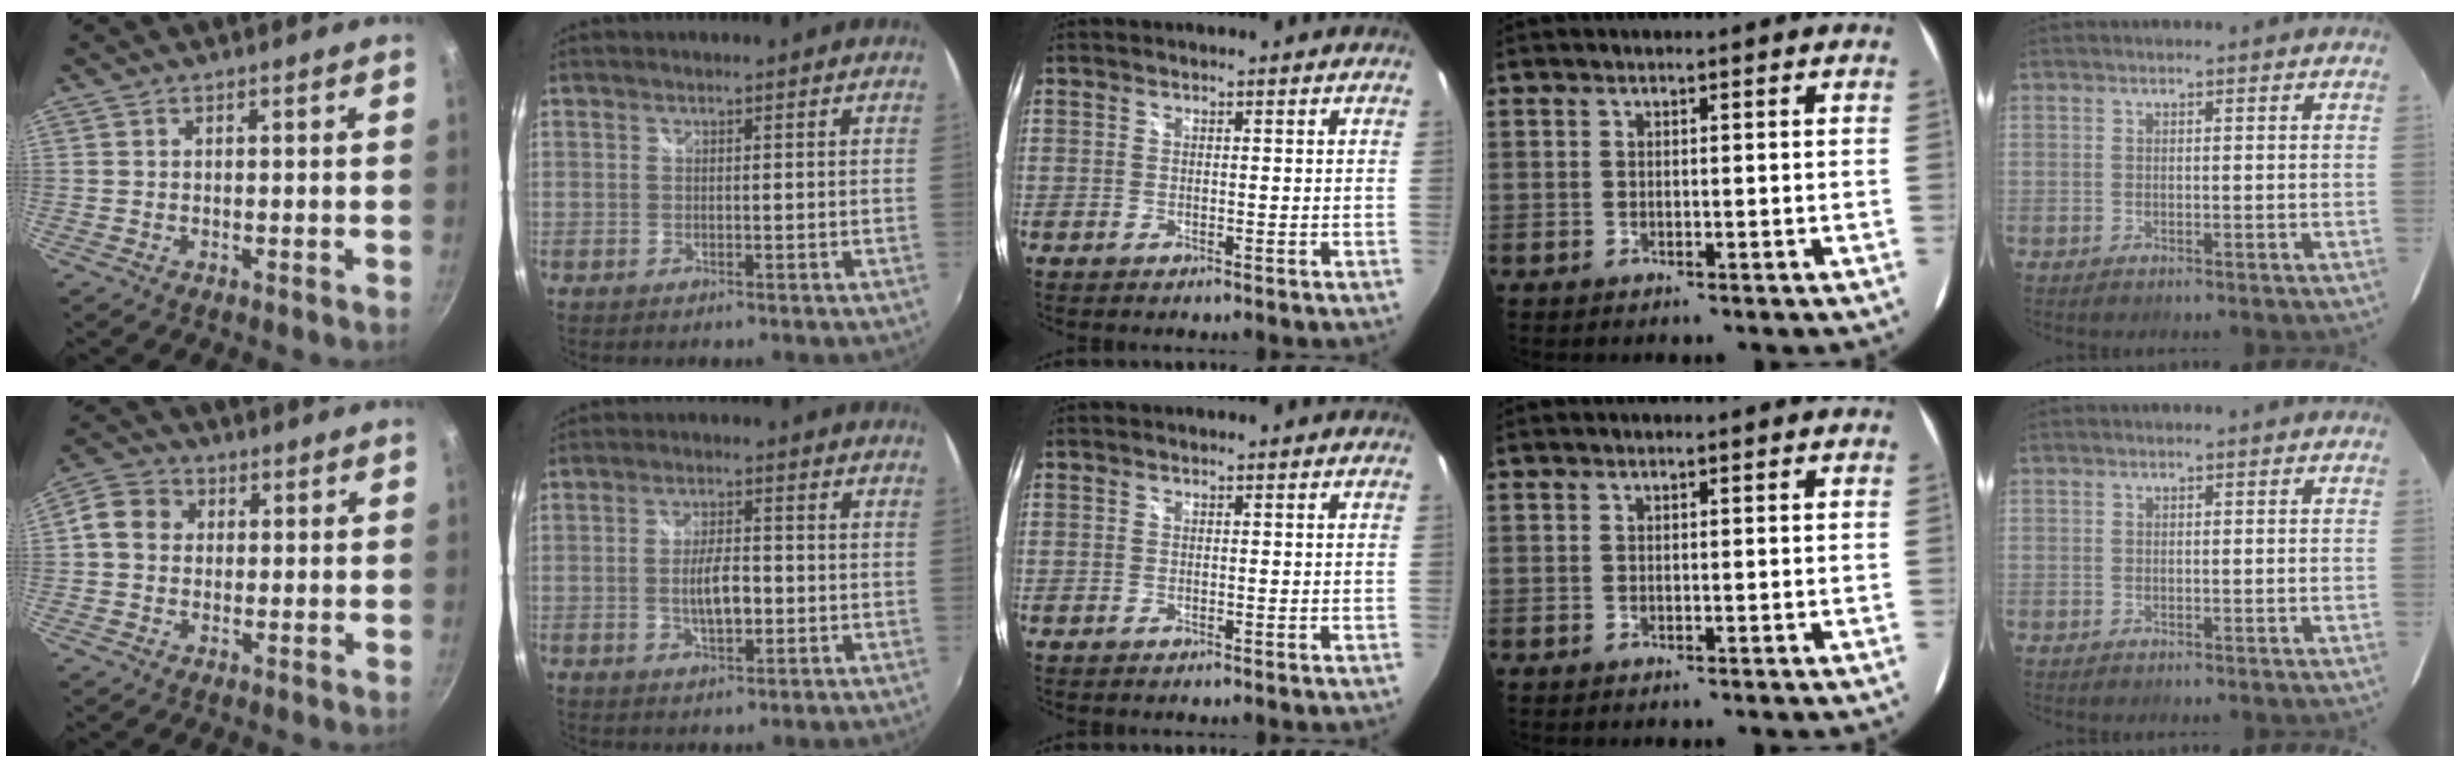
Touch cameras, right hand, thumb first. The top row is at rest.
{"thumb": {"total": 6.4, "force": [0.8, 5.6, 3.0], "torque": [-0.034, 0.009, -0.004]}, "index": {"total": 6.1, "force": [-1.1, 2.3, 5.5], "torque": [-0.105, 0.000, -0.015]}}